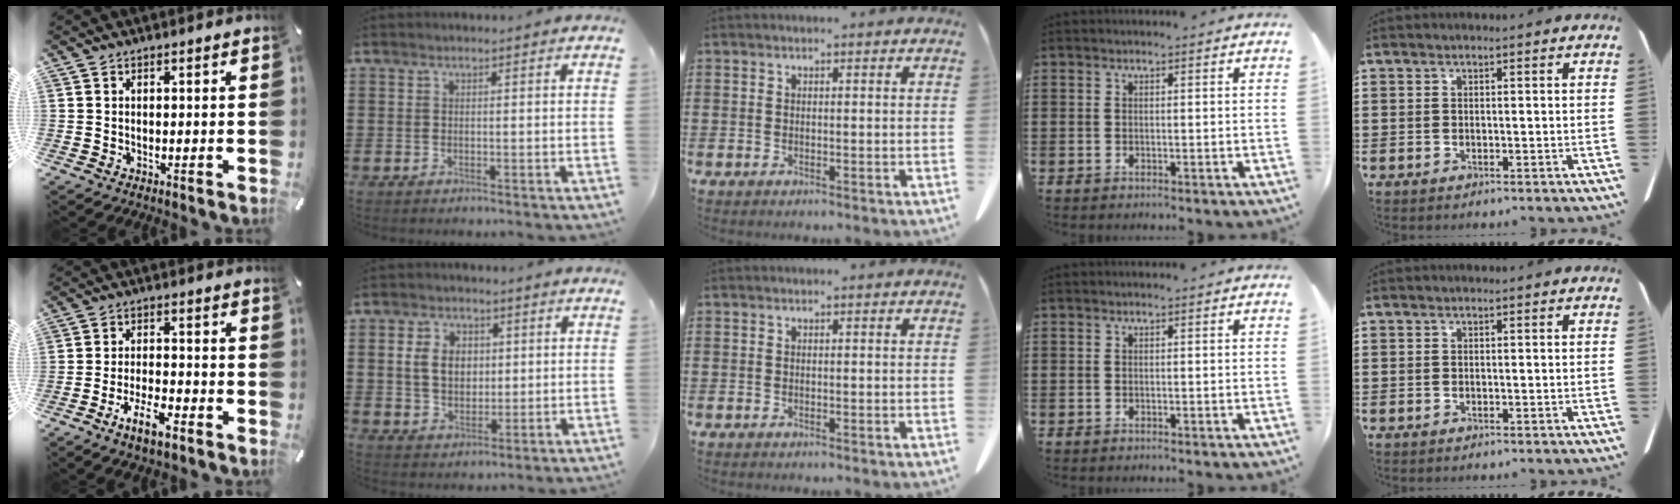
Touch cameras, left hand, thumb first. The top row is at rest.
{"thumb": {"total": 7.5, "force": [-4.8, 2.8, 5.0], "torque": [-0.094, 0.018, -0.086]}, "index": {"total": 5.6, "force": [1.1, 4.2, 3.5], "torque": [-0.082, 0.007, 0.014]}}